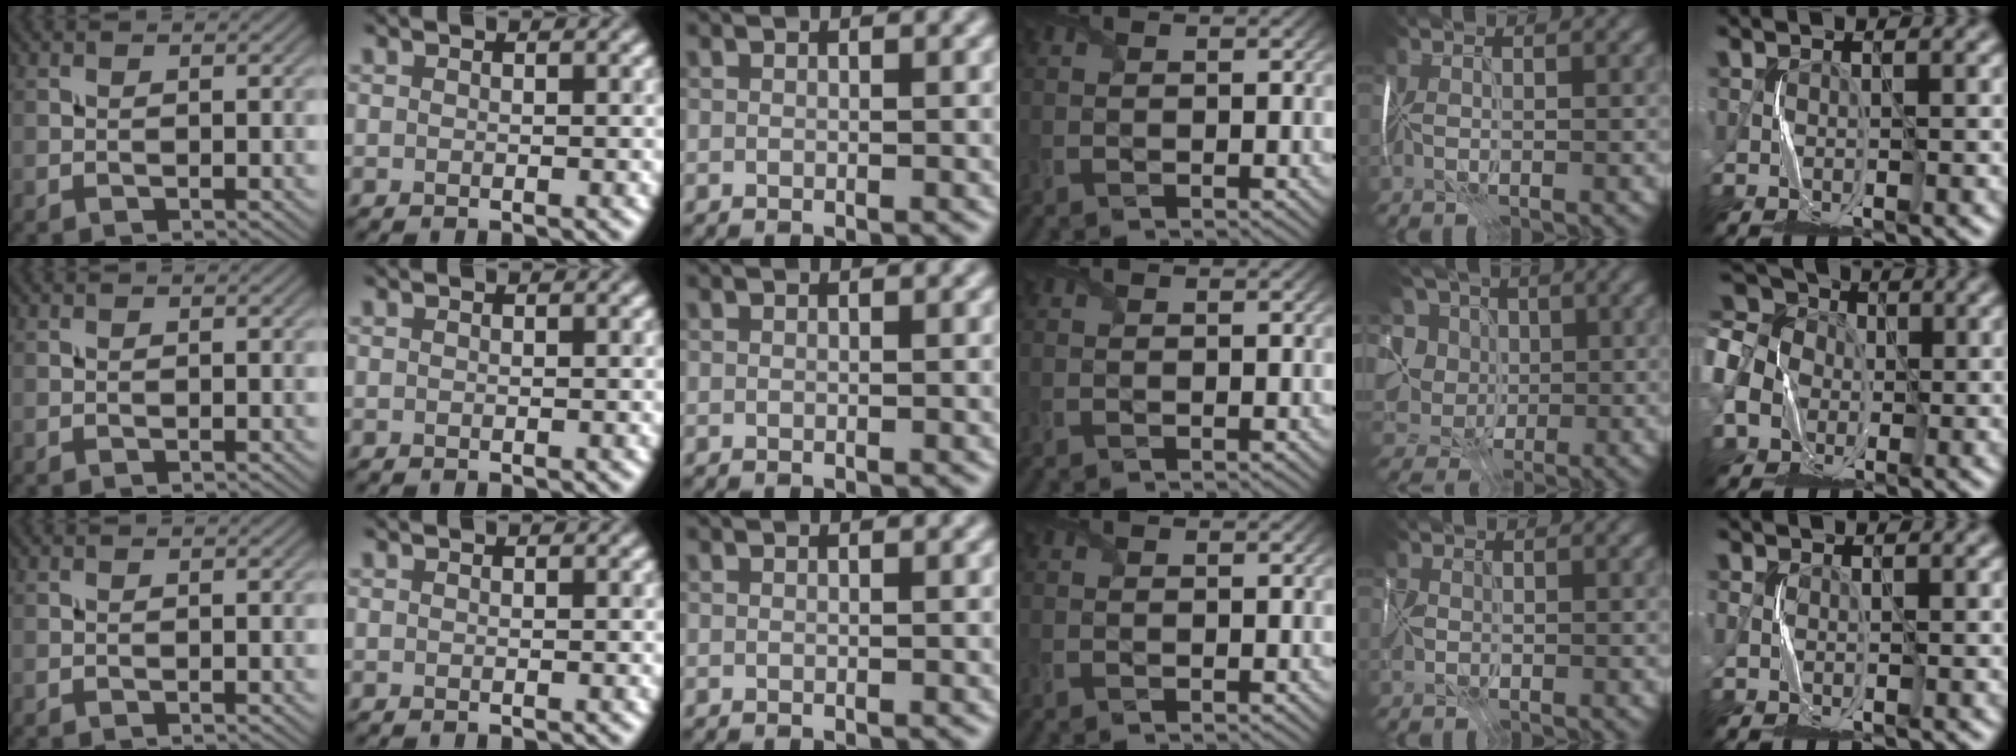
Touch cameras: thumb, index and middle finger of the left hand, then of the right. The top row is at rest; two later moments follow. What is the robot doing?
{"motion": "fold", "object": "shipping label"}